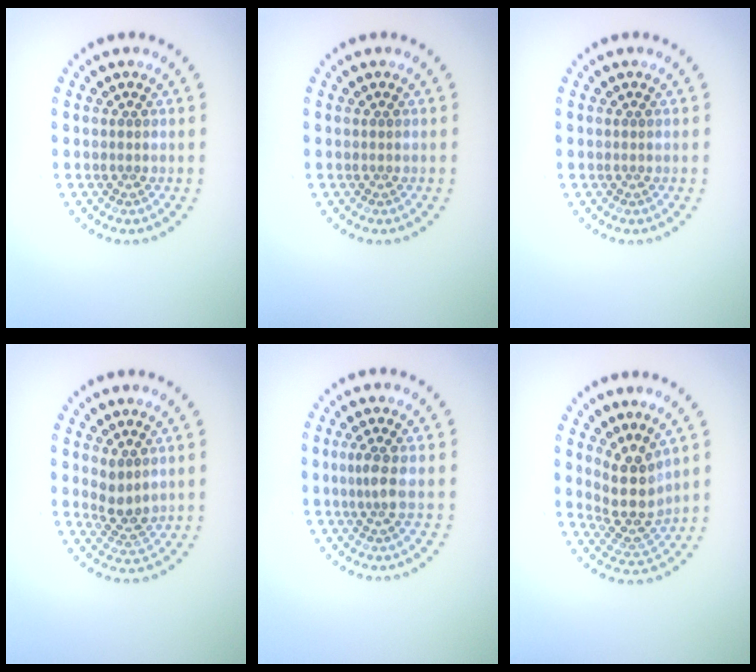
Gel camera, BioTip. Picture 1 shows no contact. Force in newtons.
{"total": 0.0}
{"total": 0.0}
{"total": 2.4, "press": 2.0, "slide": 1.2}
{"total": 1.7, "press": 1.3, "slide": 1.1}
{"total": 4.2, "press": 3.3, "slide": 2.7}